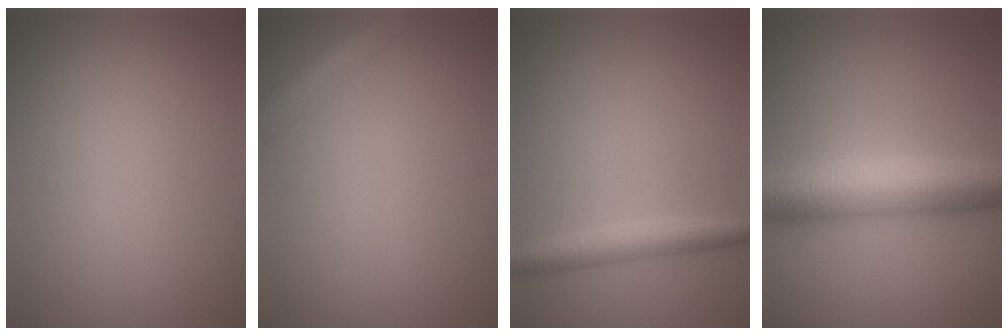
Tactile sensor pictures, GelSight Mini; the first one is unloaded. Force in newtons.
{"total": 3.0, "press": 3.0, "slide": 0.1}
{"total": 2.6, "press": 2.6, "slide": 0.0}
{"total": 7.4, "press": 7.4, "slide": 0.2}